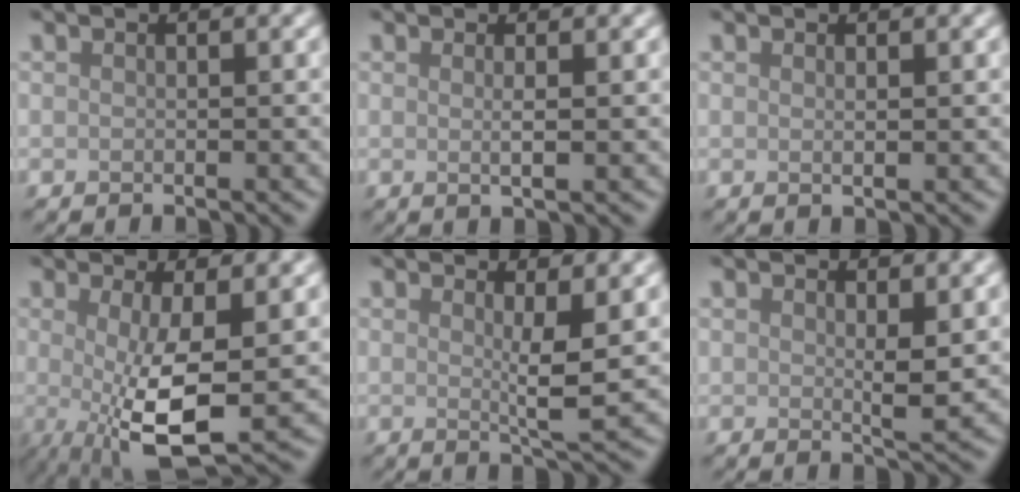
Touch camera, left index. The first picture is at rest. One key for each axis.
{"total": 1.5, "fx": 0.3, "fy": 0.4, "fz": 1.4, "tx": -0.022, "ty": 0.002, "tz": 0.000}
{"total": 0.8, "fx": 0.4, "fy": 0.2, "fz": 0.6, "tx": -0.006, "ty": 0.001, "tz": 0.005}
{"total": 7.1, "fx": -0.5, "fy": 1.9, "fz": 6.9, "tx": -0.124, "ty": -0.011, "tz": -0.008}
{"total": 2.9, "fx": 0.8, "fy": 0.4, "fz": 2.8, "tx": -0.044, "ty": -0.011, "tz": 0.013}
{"total": 1.8, "fx": 0.8, "fy": 0.4, "fz": 1.6, "tx": -0.026, "ty": -0.006, "tz": 0.016}